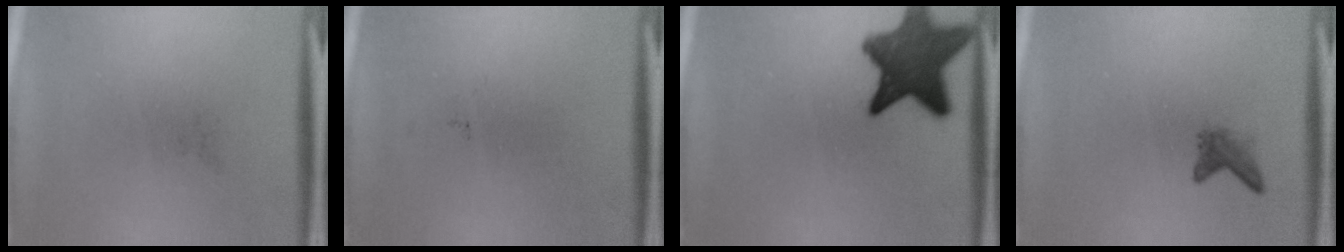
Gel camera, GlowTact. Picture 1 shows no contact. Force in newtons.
{"total": 0.0}
{"total": 11.3}
{"total": 1.7}